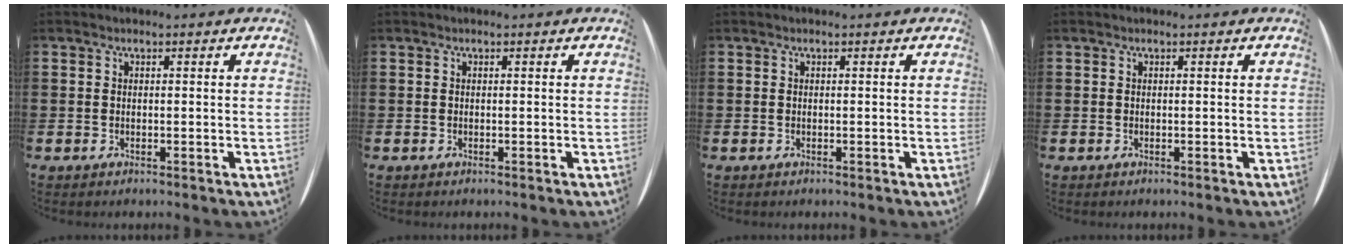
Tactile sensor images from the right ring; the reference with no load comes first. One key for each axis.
{"total": 0.0}
{"total": 0.0}
{"total": 0.0}